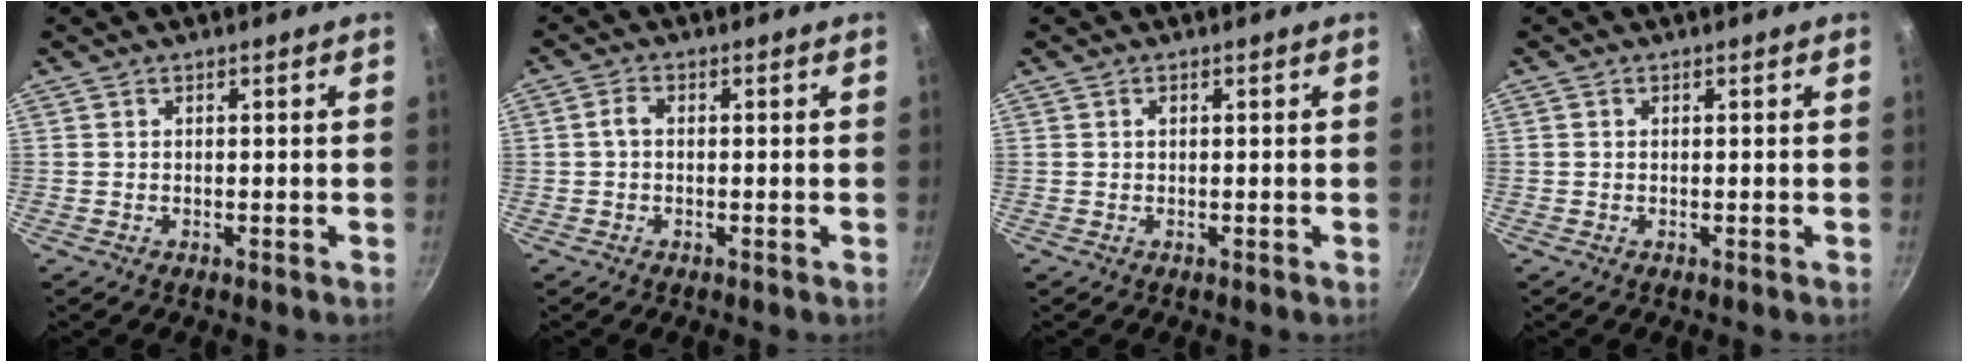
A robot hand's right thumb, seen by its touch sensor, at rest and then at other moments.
{"total": 2.0, "force": [-0.1, 1.3, 1.6], "torque": [-0.032, 0.010, -0.004]}
{"total": 0.5, "force": [0.2, 0.4, 0.3], "torque": [-0.004, -0.001, 0.004]}
{"total": 0.0}